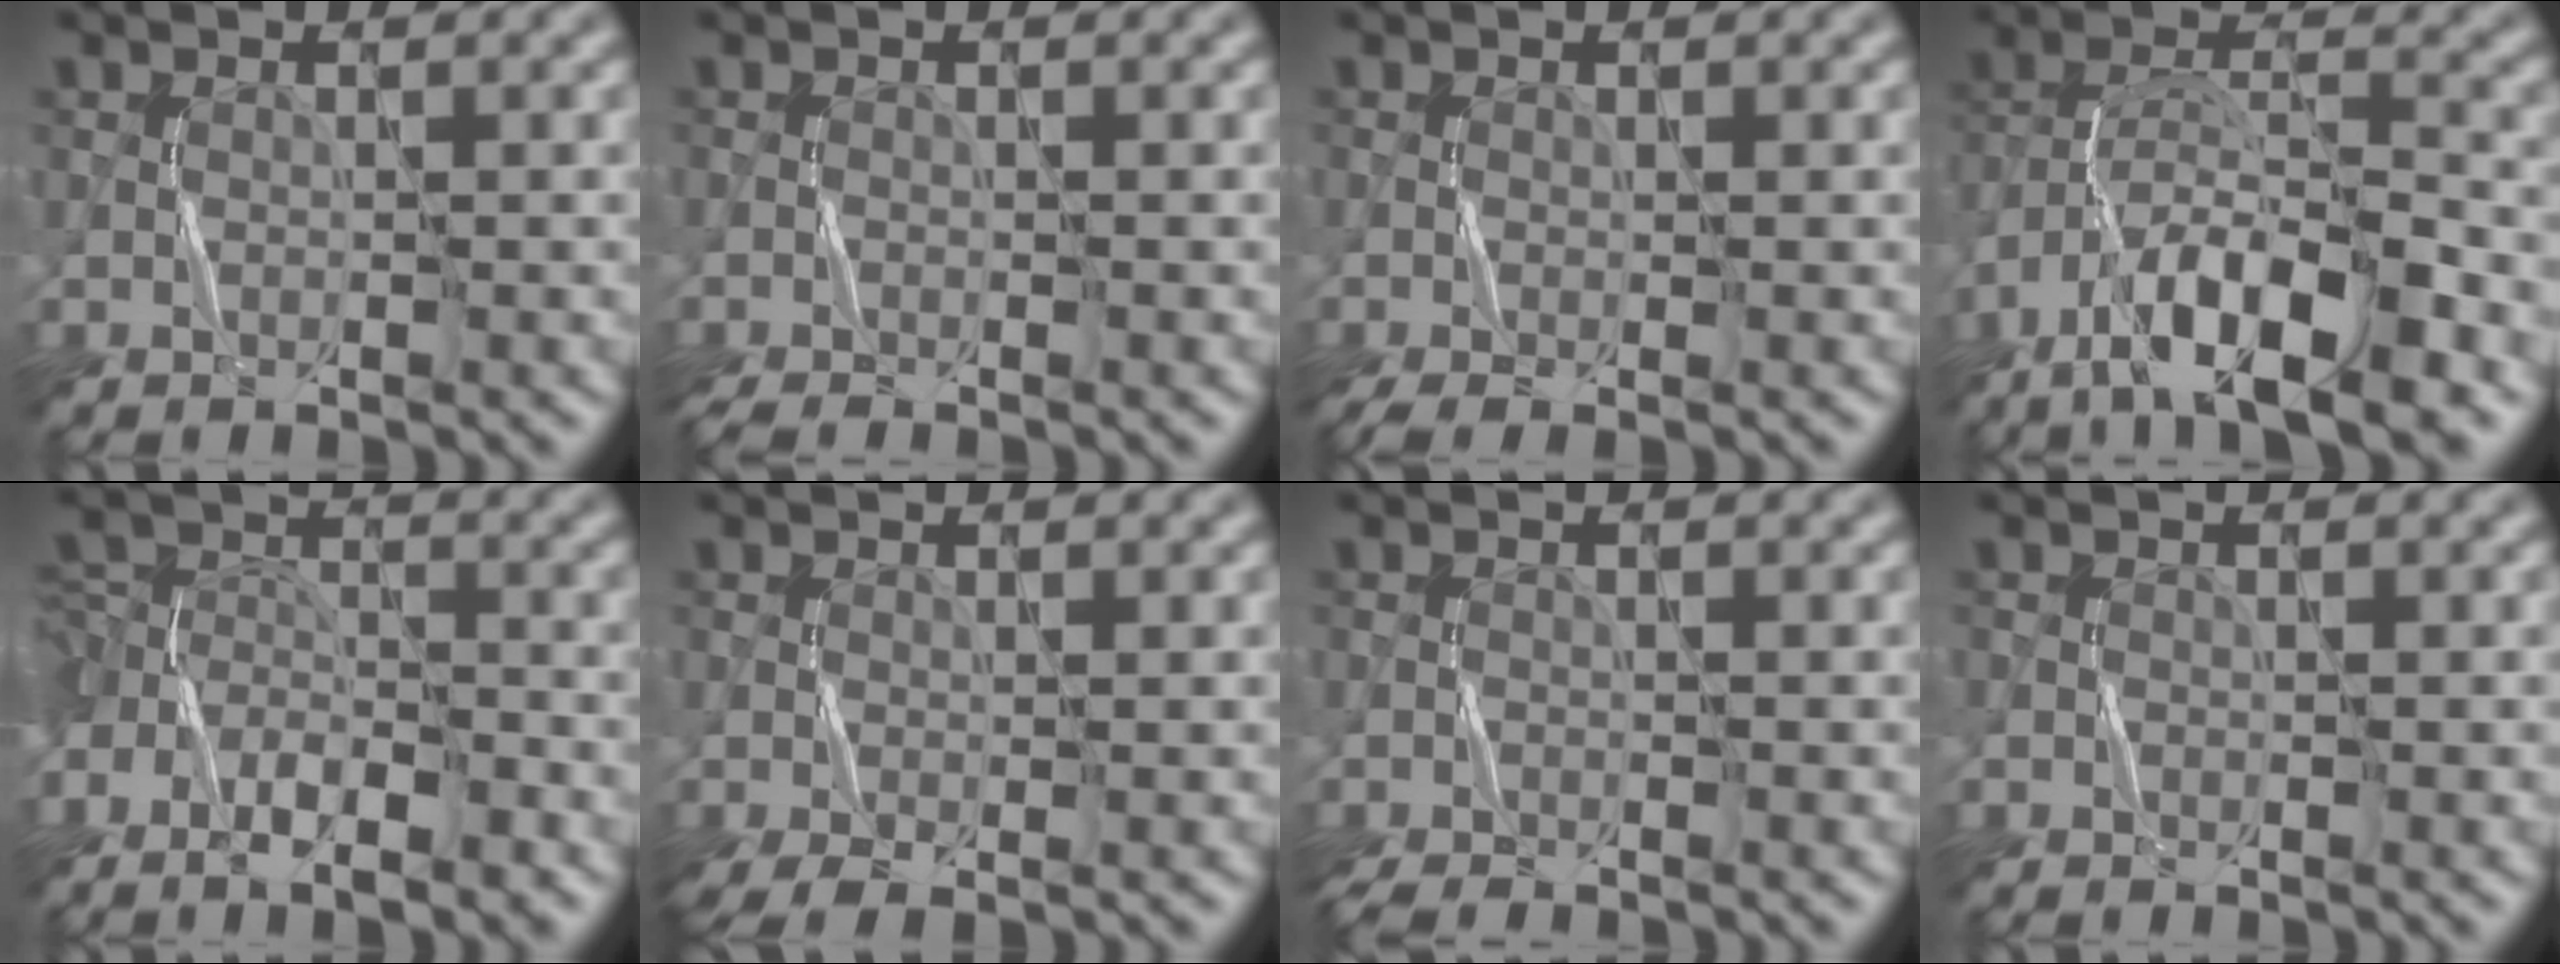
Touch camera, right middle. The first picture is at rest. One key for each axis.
{"total": 1.9, "fx": -1.7, "fy": 0.1, "fz": 0.7, "tx": -0.021, "ty": -0.003, "tz": -0.035}
{"total": 2.0, "fx": -1.4, "fy": 0.3, "fz": 1.4, "tx": -0.031, "ty": -0.005, "tz": -0.030}
{"total": 12.4, "fx": -8.3, "fy": 3.7, "fz": 8.5, "tx": -0.150, "ty": 0.011, "tz": -0.146}
{"total": 9.7, "fx": -5.7, "fy": 5.3, "fz": 5.8, "tx": -0.075, "ty": -0.013, "tz": -0.077}
{"total": 3.0, "fx": -1.8, "fy": 0.8, "fz": 2.2, "tx": -0.048, "ty": -0.009, "tz": -0.035}
{"total": 2.5, "fx": -2.4, "fy": 0.3, "fz": 0.8, "tx": -0.027, "ty": -0.007, "tz": -0.047}
{"total": 0.6, "fx": -0.5, "fy": 0.2, "fz": 0.0, "tx": 0.003, "ty": -0.001, "tz": -0.011}